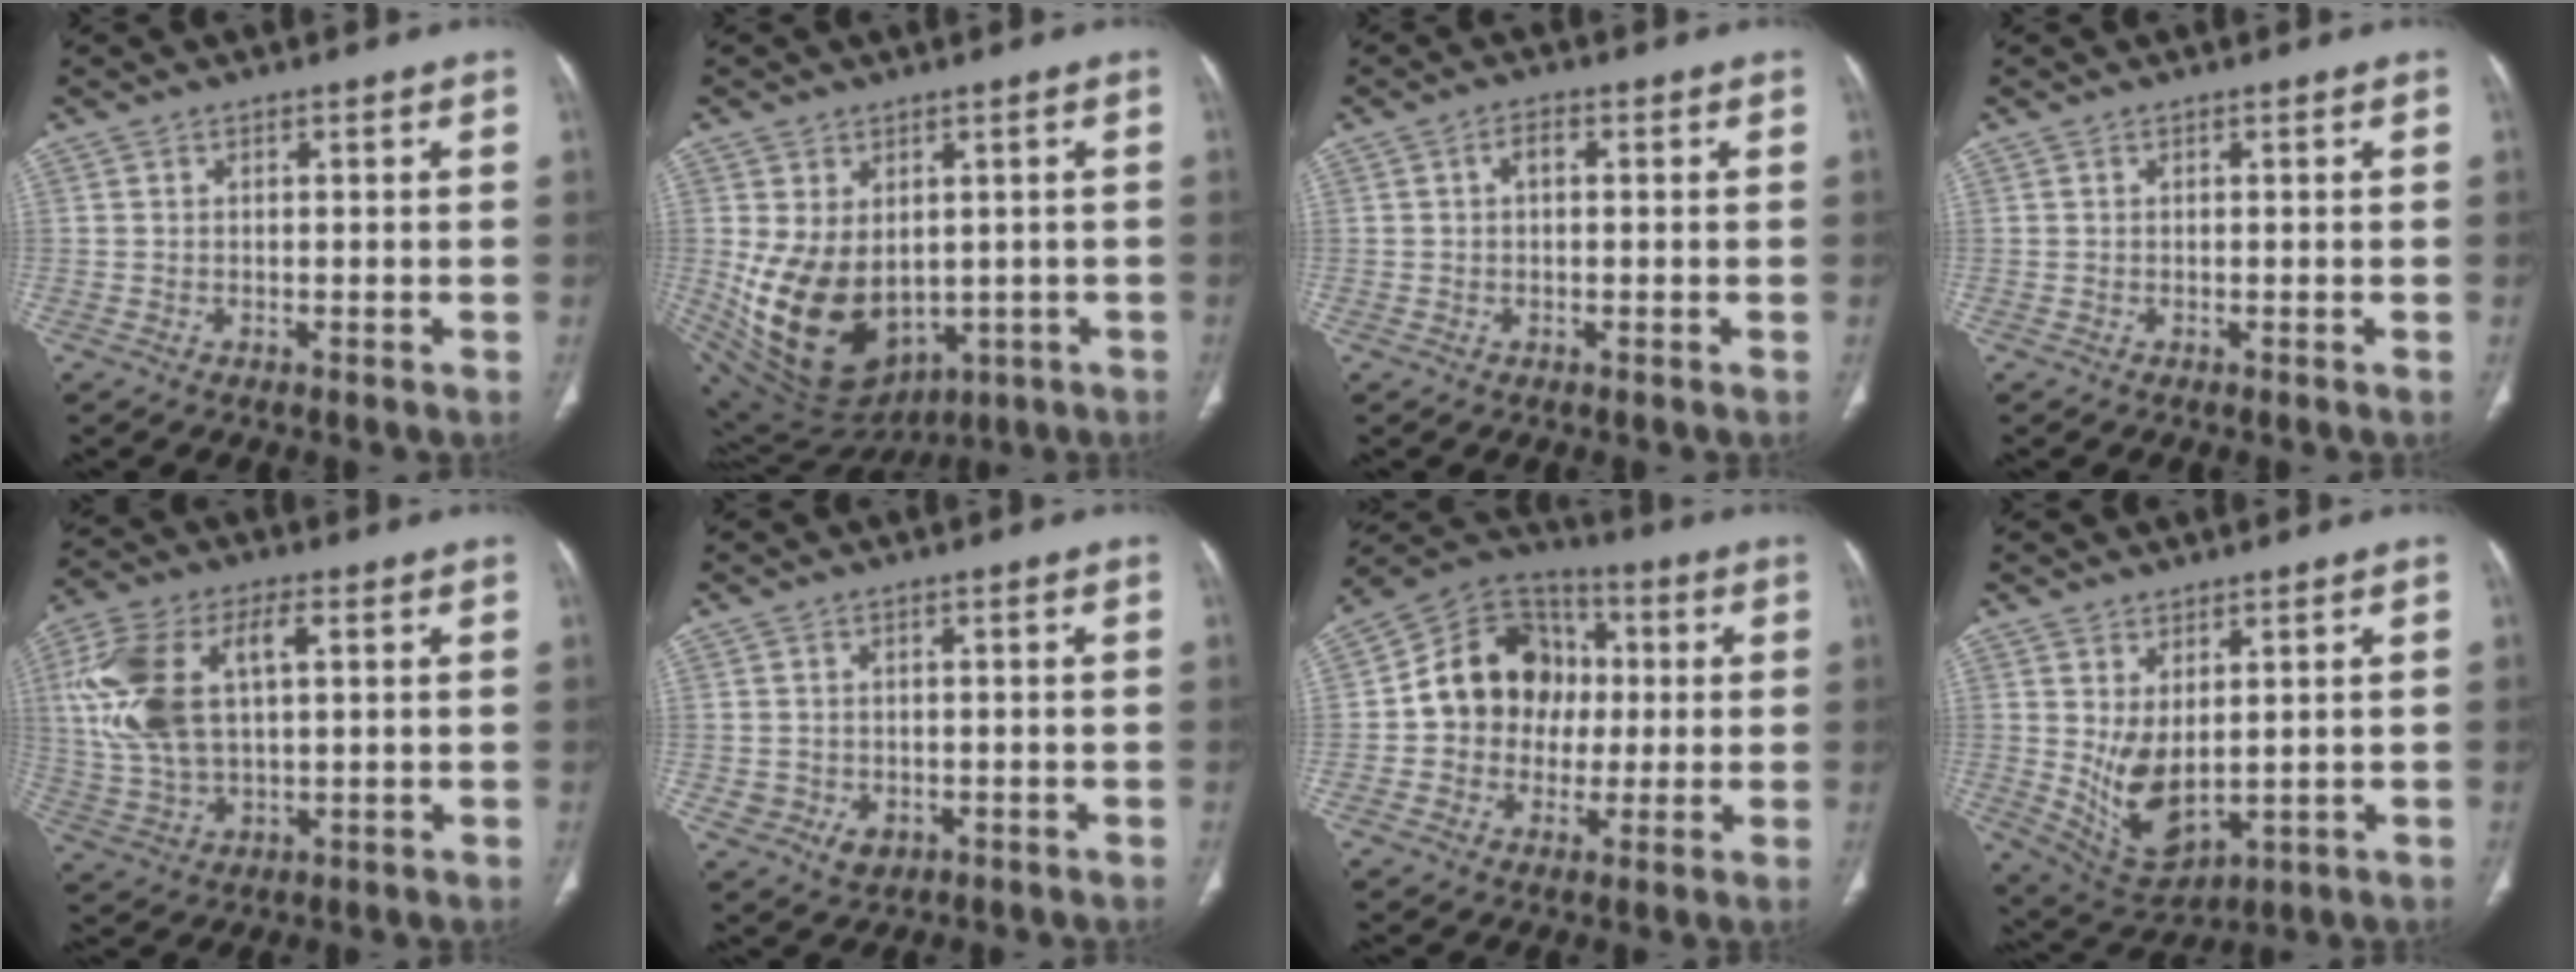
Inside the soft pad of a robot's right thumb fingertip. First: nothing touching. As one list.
[{"total": 16.2, "force": [-1.0, 11.6, 11.3], "torque": [-0.189, -0.015, 0.026]}, {"total": 2.3, "force": [0.3, 1.2, 1.9], "torque": [-0.033, 0.007, 0.003]}, {"total": 0.0}, {"total": 16.2, "force": [3.4, 8.5, 13.3], "torque": [-0.288, 0.013, 0.068]}, {"total": 4.3, "force": [-1.1, 3.7, 1.9], "torque": [-0.022, 0.003, -0.004]}, {"total": 15.4, "force": [0.4, 13.2, 7.9], "torque": [-0.085, 0.027, -0.002]}, {"total": 9.3, "force": [0.8, 5.1, 7.7], "torque": [-0.128, -0.021, 0.045]}]